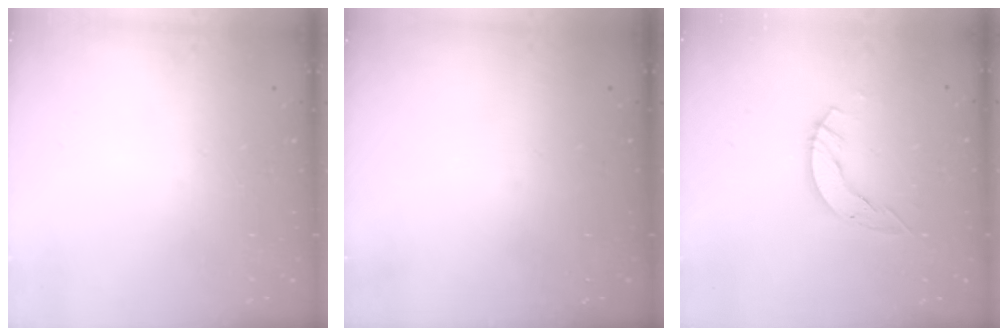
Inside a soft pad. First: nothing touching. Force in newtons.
{"total": 0.0}
{"total": 5.0, "press": 5.0, "slide": 0.2}